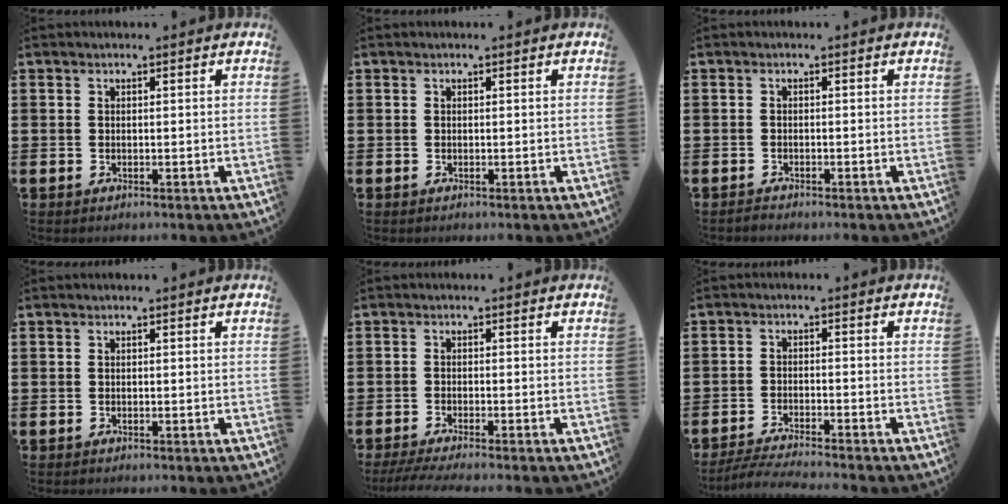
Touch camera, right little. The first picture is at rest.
{"total": 0.0}
{"total": 0.8, "force": [-0.8, 0.1, 0.1], "torque": [-0.004, -0.003, -0.016]}
{"total": 0.0}
{"total": 2.1, "force": [-1.6, 0.0, 1.4], "torque": [-0.020, -0.001, -0.029]}
{"total": 3.0, "force": [-2.8, -0.2, 1.0], "torque": [-0.015, -0.001, -0.055]}